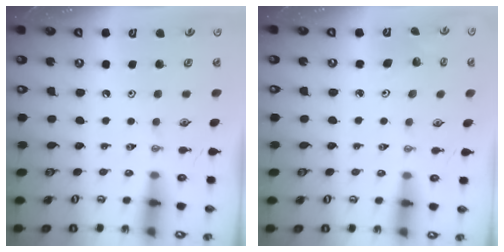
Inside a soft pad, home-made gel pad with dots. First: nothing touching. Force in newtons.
{"total": 3.4, "press": 2.8, "slide": 2.1}